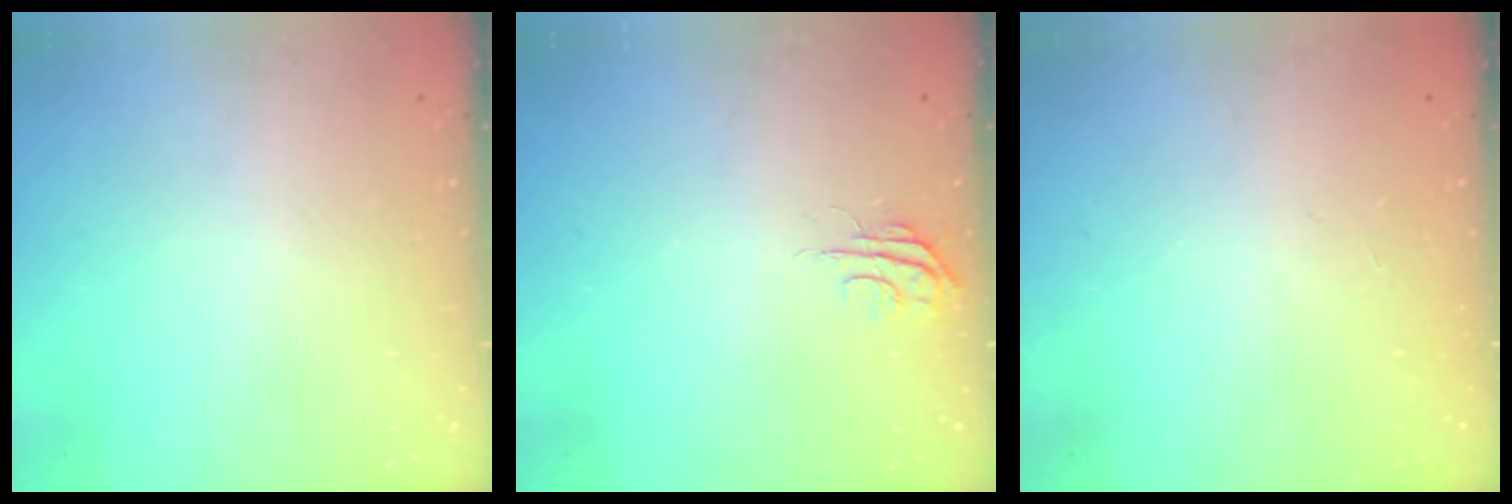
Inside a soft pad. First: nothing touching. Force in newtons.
{"total": 4.5, "press": 4.5, "slide": 0.5}
{"total": 0.0}